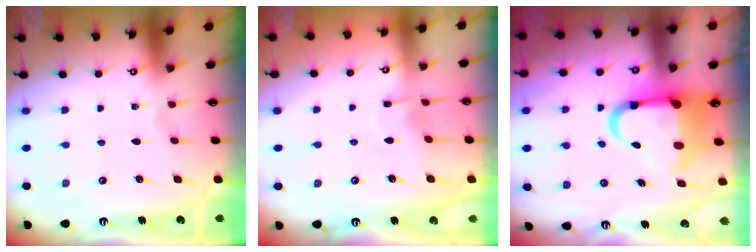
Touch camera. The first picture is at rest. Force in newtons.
{"total": 4.1, "press": 4.1, "slide": 0.4}
{"total": 12.8, "press": 12.7, "slide": 1.7}